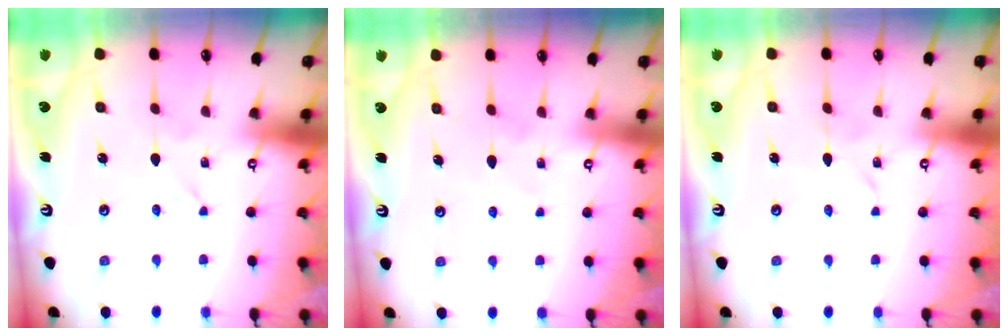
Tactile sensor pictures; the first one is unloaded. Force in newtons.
{"total": 5.5, "press": 5.5, "slide": 0.5}
{"total": 2.5, "press": 2.5, "slide": 0.2}